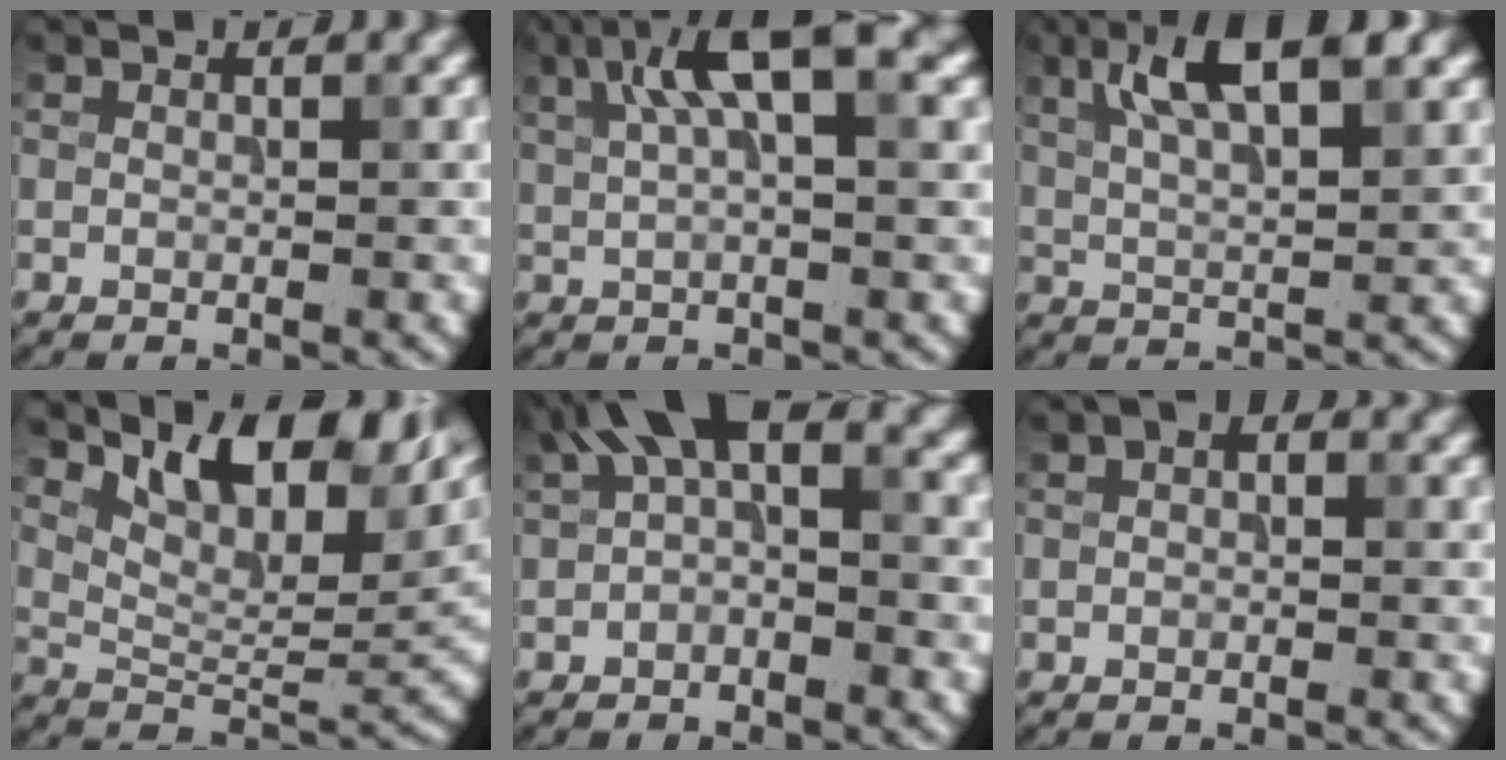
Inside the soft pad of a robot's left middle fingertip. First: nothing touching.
{"total": 6.5, "force": [2.8, 1.7, 5.6], "torque": [-0.101, 0.011, 0.046]}
{"total": 7.5, "force": [3.6, 2.3, 6.2], "torque": [-0.107, 0.013, 0.060]}
{"total": 12.2, "force": [6.7, 5.3, 8.7], "torque": [-0.123, 0.008, 0.116]}
{"total": 5.7, "force": [1.1, 2.7, 4.8], "torque": [-0.075, 0.021, 0.004]}
{"total": 1.0, "force": [0.2, 0.6, 0.8], "torque": [-0.012, 0.003, -0.002]}